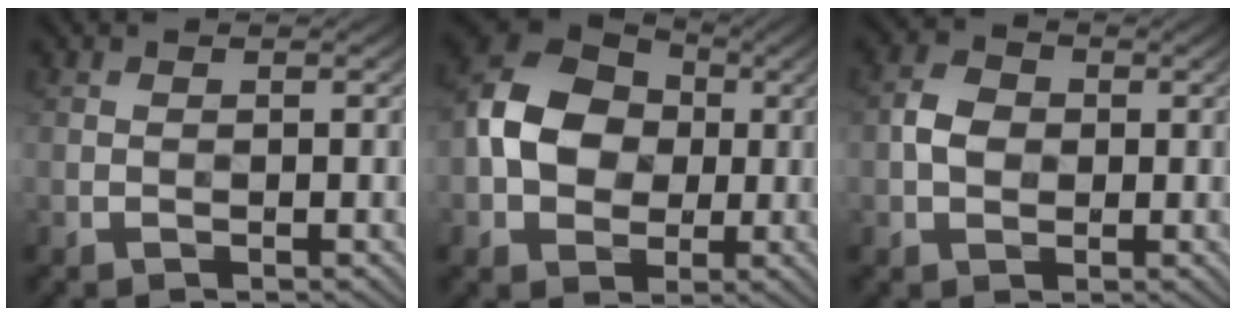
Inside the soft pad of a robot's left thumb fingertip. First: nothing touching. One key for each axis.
{"total": 10.5, "fx": 0.2, "fy": 8.2, "fz": 6.6, "tx": -0.147, "ty": 0.013, "tz": -0.010}
{"total": 3.4, "fx": -0.1, "fy": 2.7, "fz": 2.0, "tx": -0.046, "ty": 0.004, "tz": -0.009}